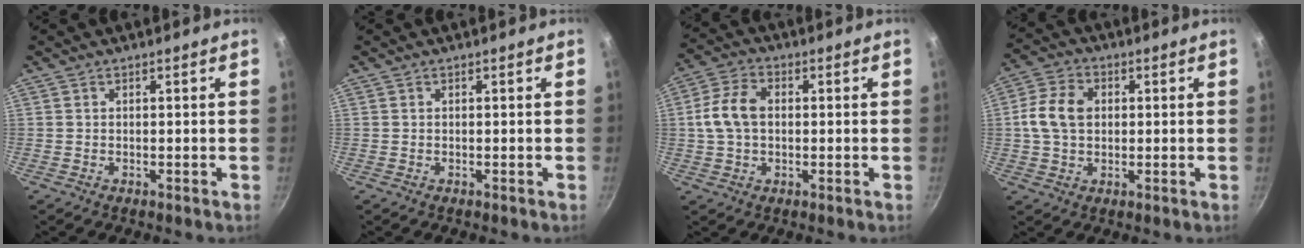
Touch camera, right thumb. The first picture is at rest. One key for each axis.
{"total": 0.0}
{"total": 8.1, "fx": 0.5, "fy": 5.5, "fz": 5.9, "tx": -0.118, "ty": 0.020, "tz": 0.006}
{"total": 8.7, "fx": 0.8, "fy": 6.3, "fz": 5.9, "tx": -0.109, "ty": 0.014, "tz": 0.012}